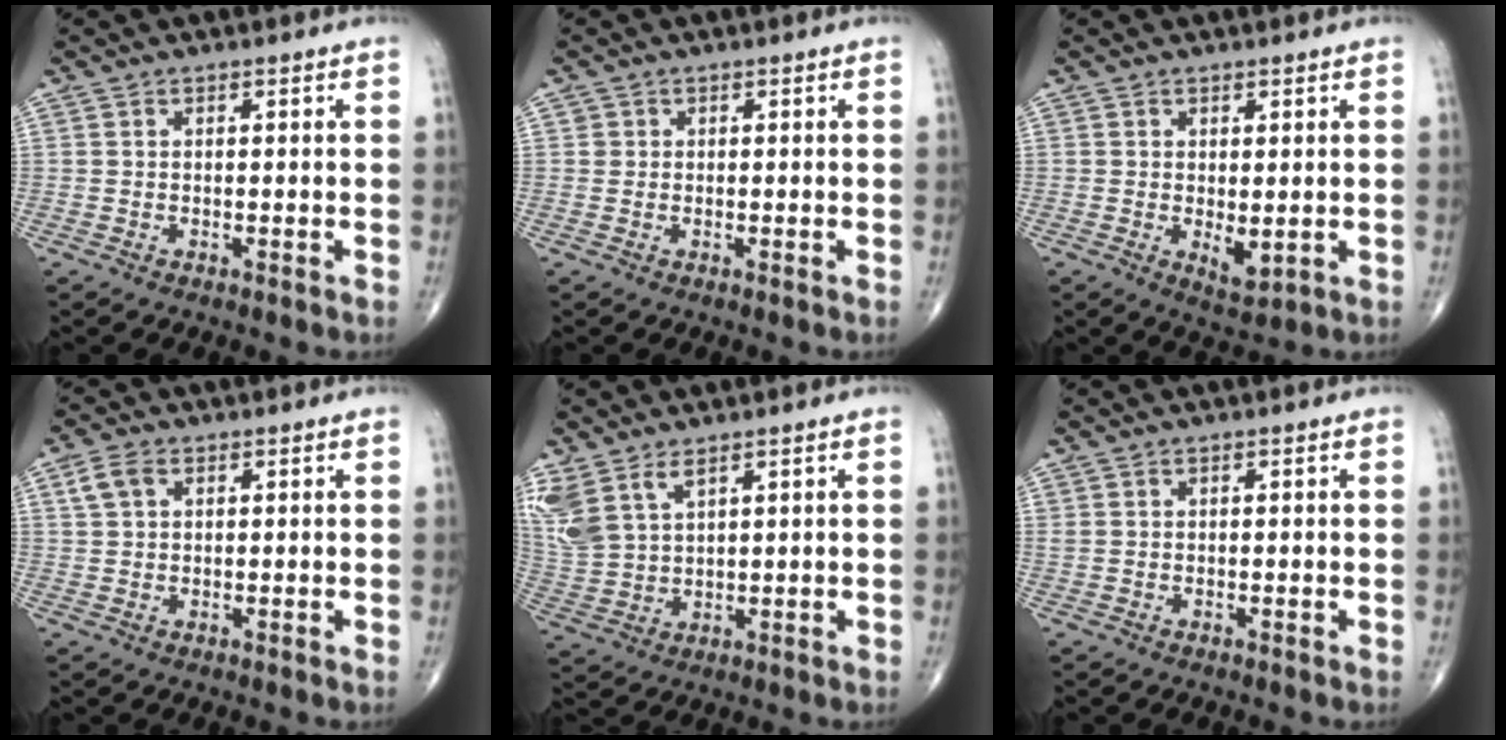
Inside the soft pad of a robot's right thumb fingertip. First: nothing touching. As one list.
[{"total": 0.9, "force": [0.2, 0.9, 0.0], "torque": [0.008, 0.003, 0.001]}, {"total": 3.6, "force": [-0.2, 1.6, 3.2], "torque": [-0.043, -0.012, 0.004]}, {"total": 3.7, "force": [1.4, 2.4, 2.4], "torque": [-0.049, 0.008, 0.031]}, {"total": 10.0, "force": [5.8, 5.1, 6.3], "torque": [-0.153, -0.016, 0.135]}, {"total": 0.6, "force": [0.4, 0.3, 0.3], "torque": [-0.004, 0.007, 0.008]}]